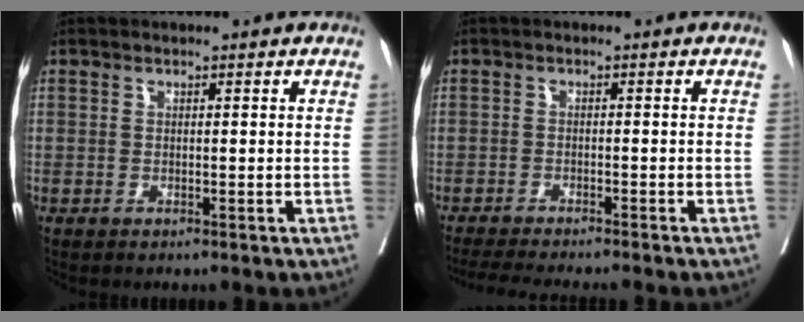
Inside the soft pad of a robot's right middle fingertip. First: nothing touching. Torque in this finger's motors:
{"motor_torque": [0.05, -0.12, 0.07, 0.01]}